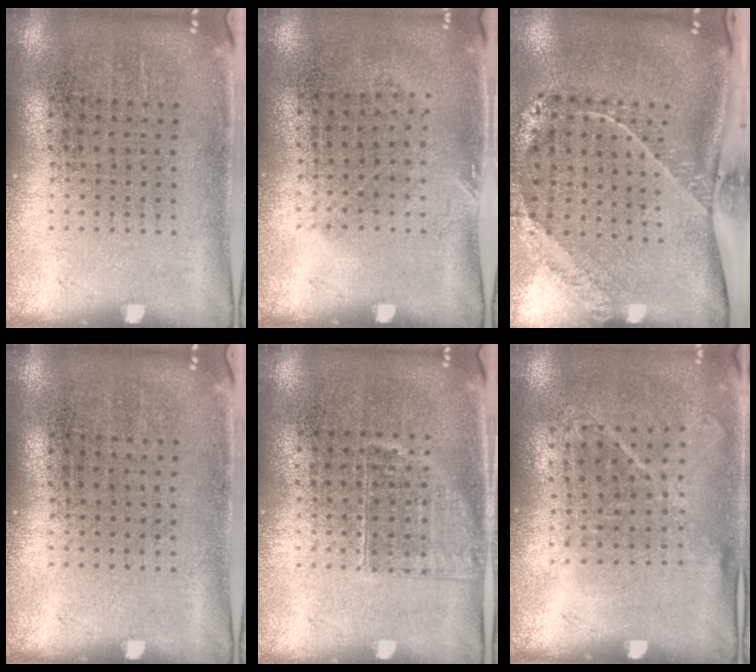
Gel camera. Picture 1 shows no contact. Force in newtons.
{"total": 0.9, "press": 0.6, "slide": 0.6}
{"total": 2.5, "press": 1.7, "slide": 1.9}
{"total": 0.0}
{"total": 1.1, "press": 0.9, "slide": 0.6}
{"total": 1.2, "press": 1.0, "slide": 0.6}